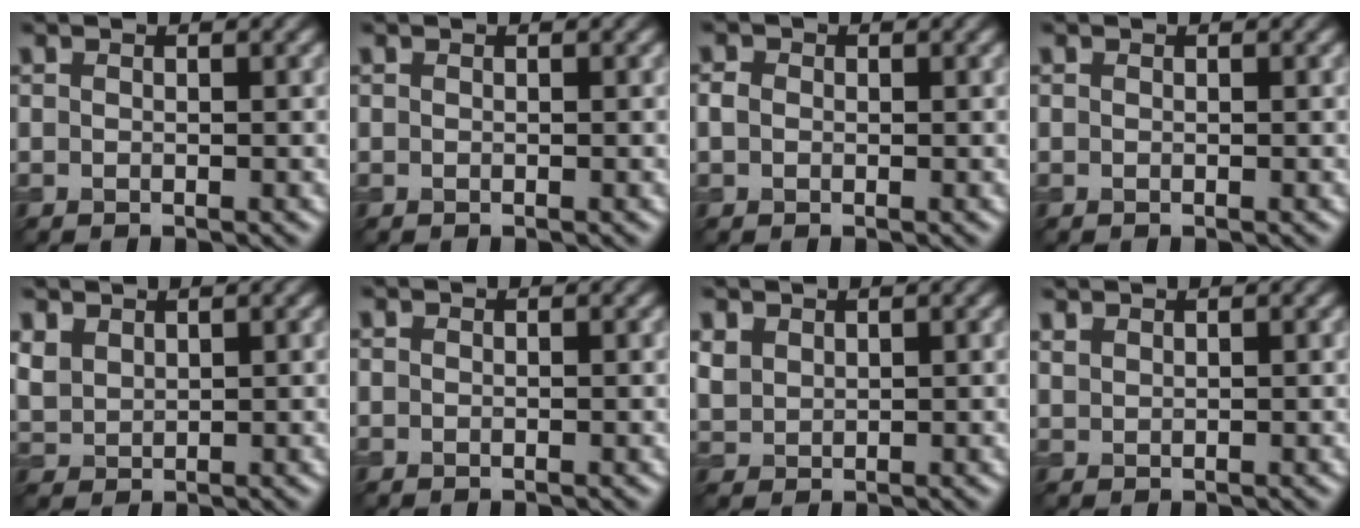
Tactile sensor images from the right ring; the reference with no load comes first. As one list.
[{"total": 0.0}, {"total": 1.1, "force": [0.0, 1.0, 0.5], "torque": [-0.009, 0.001, -0.004]}, {"total": 0.0}, {"total": 2.5, "force": [1.7, 1.5, 1.0], "torque": [-0.033, 0.003, 0.041]}, {"total": 0.0}, {"total": 2.0, "force": [1.3, 1.3, 0.6], "torque": [-0.021, 0.002, 0.031]}, {"total": 1.1, "force": [1.1, 0.2, 0.2], "torque": [-0.009, 0.002, 0.029]}]